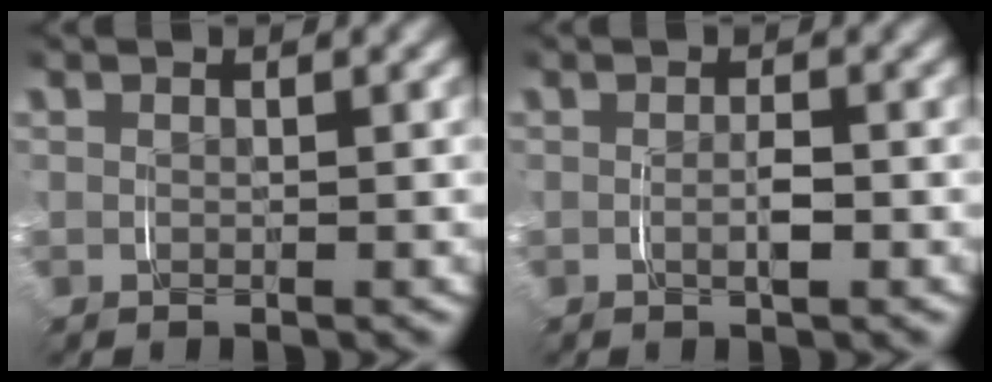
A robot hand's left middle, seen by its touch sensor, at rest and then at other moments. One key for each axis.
{"total": 0.6, "fx": -0.5, "fy": 0.1, "fz": 0.2, "tx": -0.007, "ty": -0.004, "tz": -0.008}